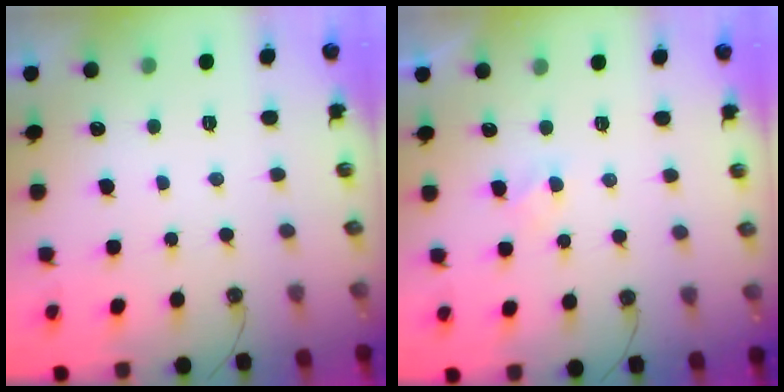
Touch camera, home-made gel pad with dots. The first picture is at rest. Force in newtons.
{"total": 1.5, "press": 1.4, "slide": 0.4}